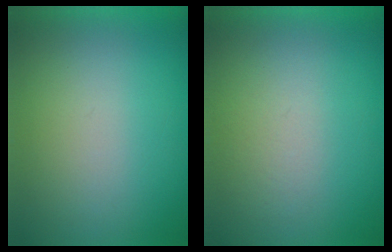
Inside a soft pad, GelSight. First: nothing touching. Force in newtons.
{"total": 4.5}